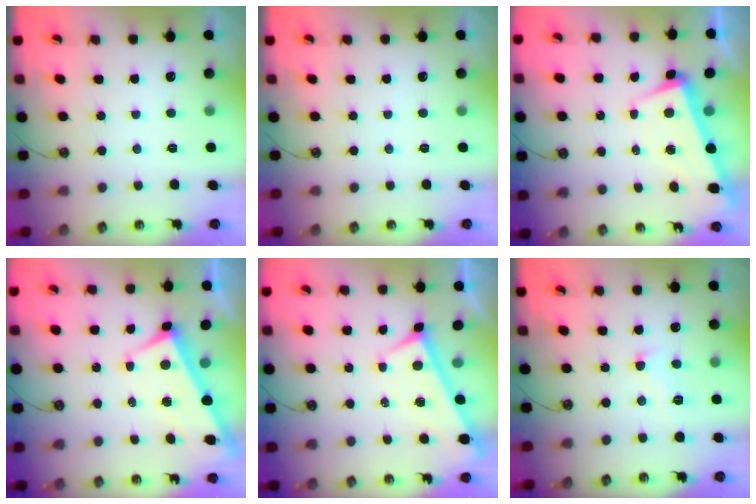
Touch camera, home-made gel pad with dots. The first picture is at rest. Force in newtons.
{"total": 0.0}
{"total": 2.3, "press": 1.3, "slide": 1.9}
{"total": 3.2, "press": 3.1, "slide": 0.7}
{"total": 0.0}
{"total": 0.6, "press": 0.0, "slide": 0.6}